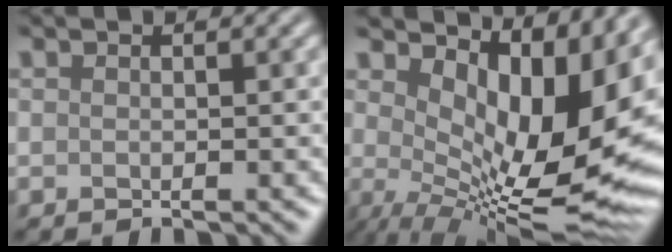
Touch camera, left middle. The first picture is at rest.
{"total": 14.5, "force": [2.9, 6.6, 12.6], "torque": [-0.168, -0.008, 0.071]}